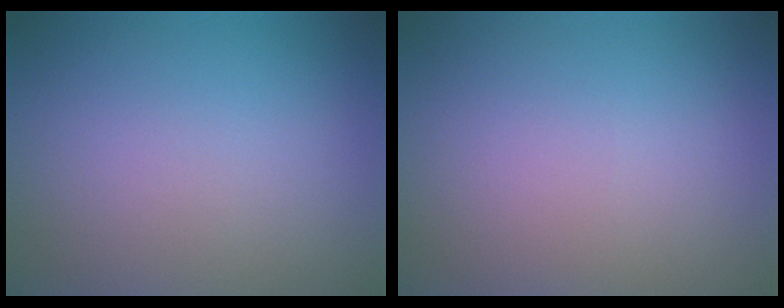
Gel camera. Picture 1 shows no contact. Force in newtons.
{"total": 0.0}